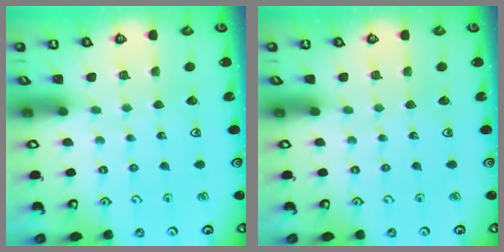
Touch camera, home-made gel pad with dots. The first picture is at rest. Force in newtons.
{"total": 0.0}